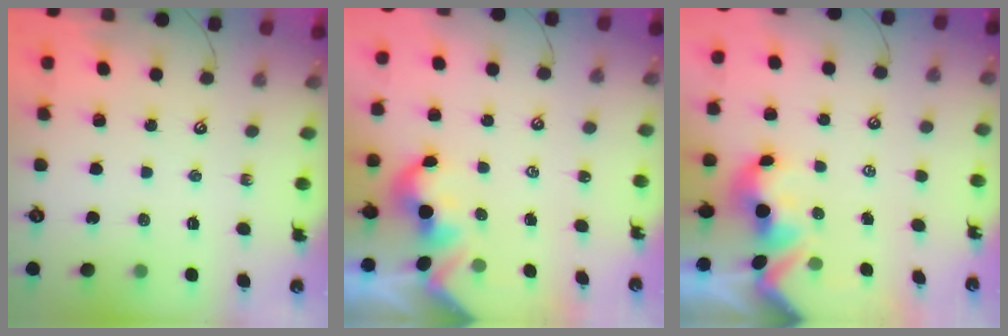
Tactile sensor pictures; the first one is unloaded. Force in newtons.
{"total": 2.0, "press": 2.0, "slide": 0.3}
{"total": 2.0, "press": 1.9, "slide": 0.7}